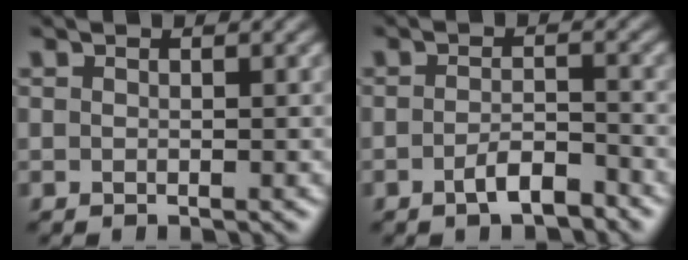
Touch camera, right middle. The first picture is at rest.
{"total": 2.5, "force": [-1.4, 0.9, 1.8], "torque": [-0.036, 0.008, -0.026]}